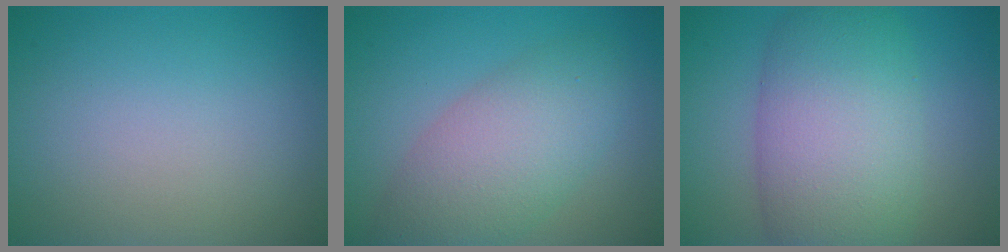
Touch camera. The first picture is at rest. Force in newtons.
{"total": 6.5, "press": 6.5, "slide": 0.2}
{"total": 10.1, "press": 10.1, "slide": 0.2}